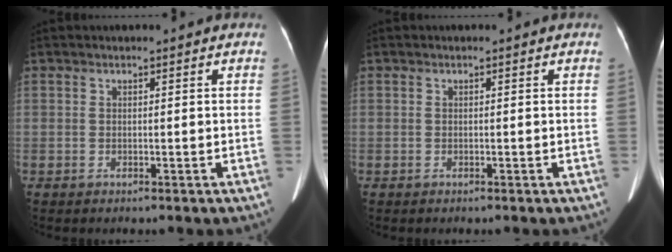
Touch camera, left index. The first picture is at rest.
{"total": 0.0}